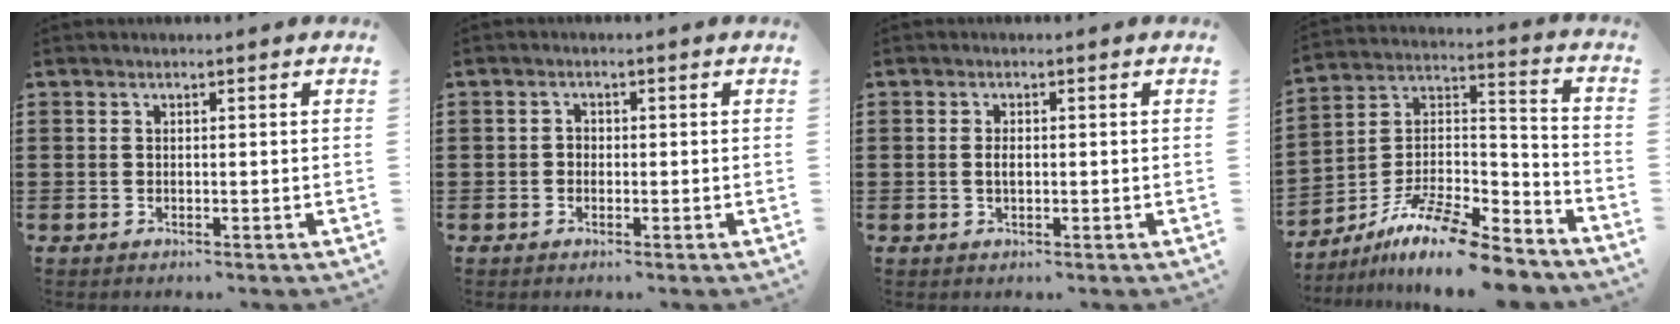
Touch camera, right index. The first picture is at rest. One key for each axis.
{"total": 1.0, "fx": -0.5, "fy": 0.8, "fz": 0.4, "tx": -0.010, "ty": 0.000, "tz": -0.011}
{"total": 1.5, "fx": -0.1, "fy": 0.7, "fz": 1.3, "tx": -0.026, "ty": 0.003, "tz": -0.002}
{"total": 11.8, "fx": -9.4, "fy": 2.7, "fz": 6.5, "tx": -0.119, "ty": 0.023, "tz": -0.183}